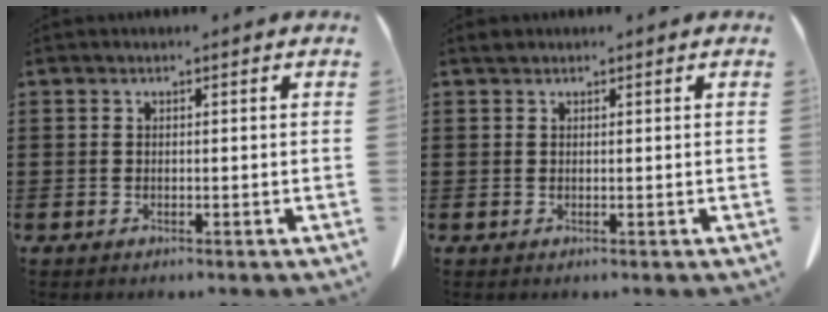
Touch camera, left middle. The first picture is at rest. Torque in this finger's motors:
{"motor_torque": [0.62, 0.46, 0.06, 0.00]}